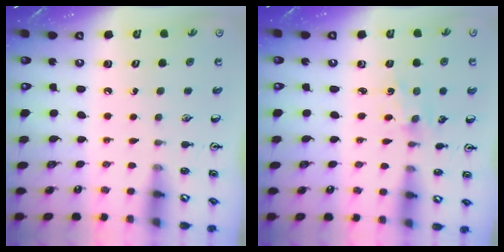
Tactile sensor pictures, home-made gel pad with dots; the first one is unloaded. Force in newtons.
{"total": 1.1, "press": 1.1, "slide": 0.2}